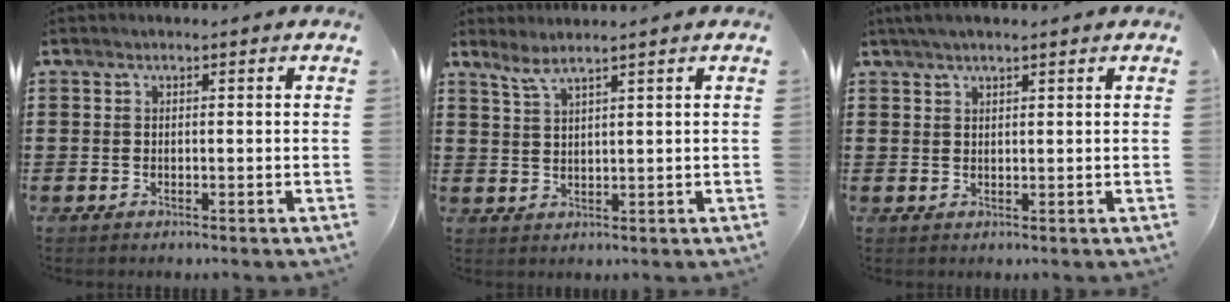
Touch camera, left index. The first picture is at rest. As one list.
[{"total": 2.7, "force": [2.2, -0.3, 1.6], "torque": [-0.038, 0.000, 0.040]}, {"total": 1.7, "force": [1.3, 0.1, 1.2], "torque": [-0.023, 0.002, 0.023]}]